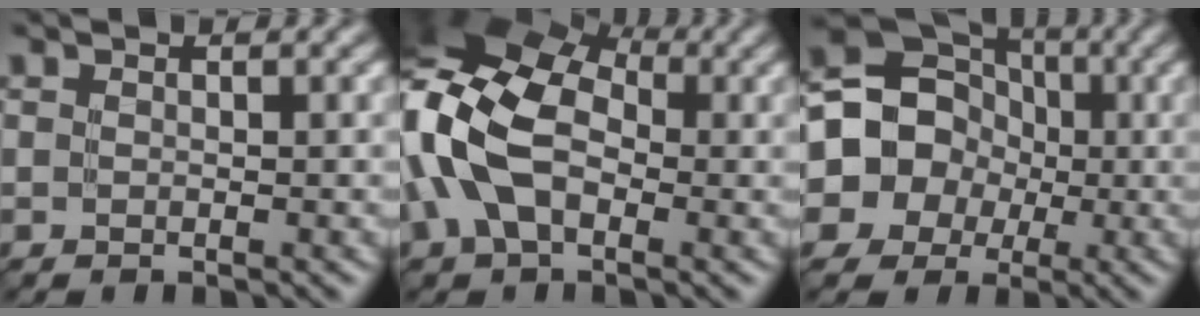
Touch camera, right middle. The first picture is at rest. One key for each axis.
{"total": 12.1, "fx": -0.9, "fy": 7.9, "fz": 9.2, "tx": -0.213, "ty": 0.017, "tz": -0.041}
{"total": 10.8, "fx": -0.9, "fy": 10.1, "fz": 3.9, "tx": -0.075, "ty": 0.036, "tz": -0.039}